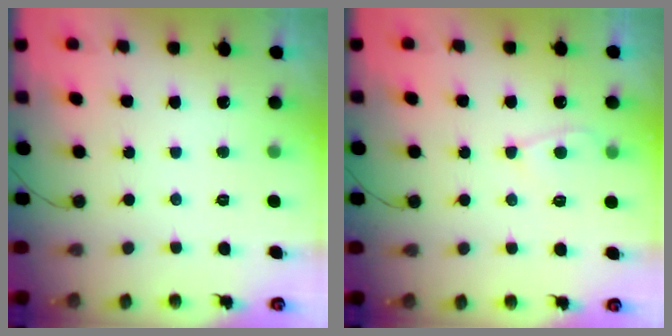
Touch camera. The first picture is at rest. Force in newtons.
{"total": 4.1, "press": 4.1, "slide": 0.4}